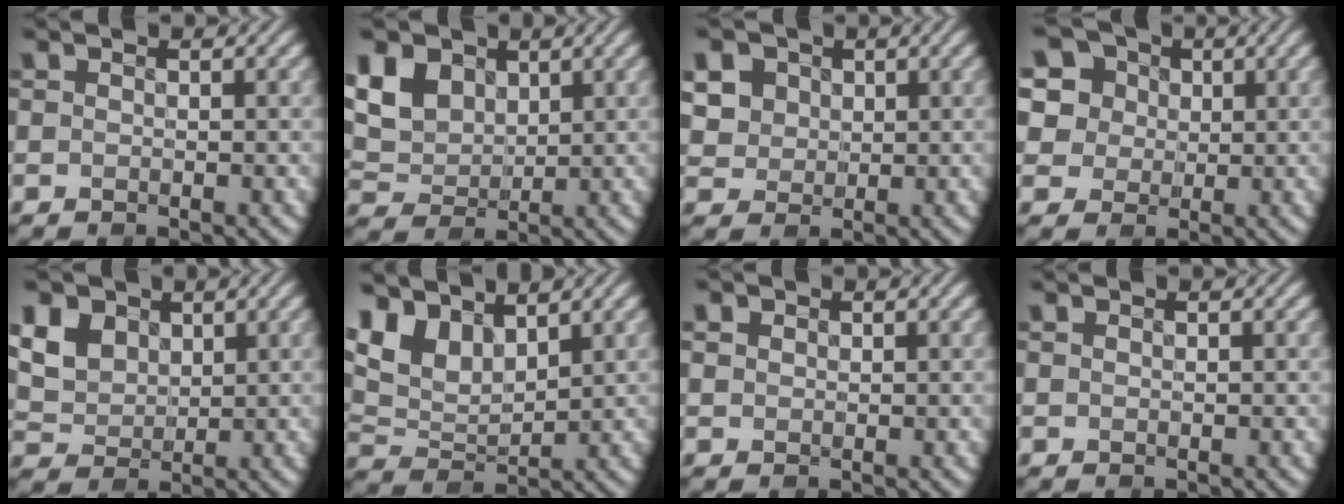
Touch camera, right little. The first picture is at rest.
{"total": 4.6, "force": [1.8, 3.4, 2.5], "torque": [-0.072, 0.003, 0.036]}
{"total": 6.3, "force": [2.3, 5.3, 2.6], "torque": [-0.087, 0.018, 0.044]}
{"total": 8.0, "force": [3.4, 6.6, 3.1], "torque": [-0.073, 0.017, 0.046]}
{"total": 4.9, "force": [2.1, 3.6, 2.5], "torque": [-0.089, 0.007, 0.045]}
{"total": 5.3, "force": [3.2, 2.8, 3.3], "torque": [-0.078, 0.005, 0.067]}
{"total": 0.5, "force": [0.0, 0.4, -0.3], "torque": [0.001, -0.003, 0.006]}
{"total": 0.0}